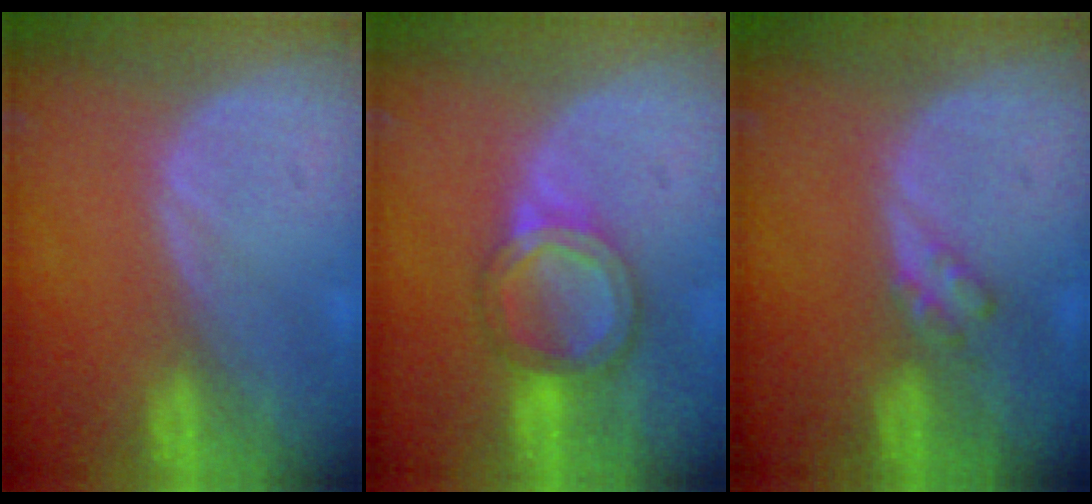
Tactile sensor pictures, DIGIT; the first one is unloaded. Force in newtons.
{"total": 6.0, "press": 5.4, "slide": 2.5}
{"total": 2.3, "press": 2.2, "slide": 0.3}